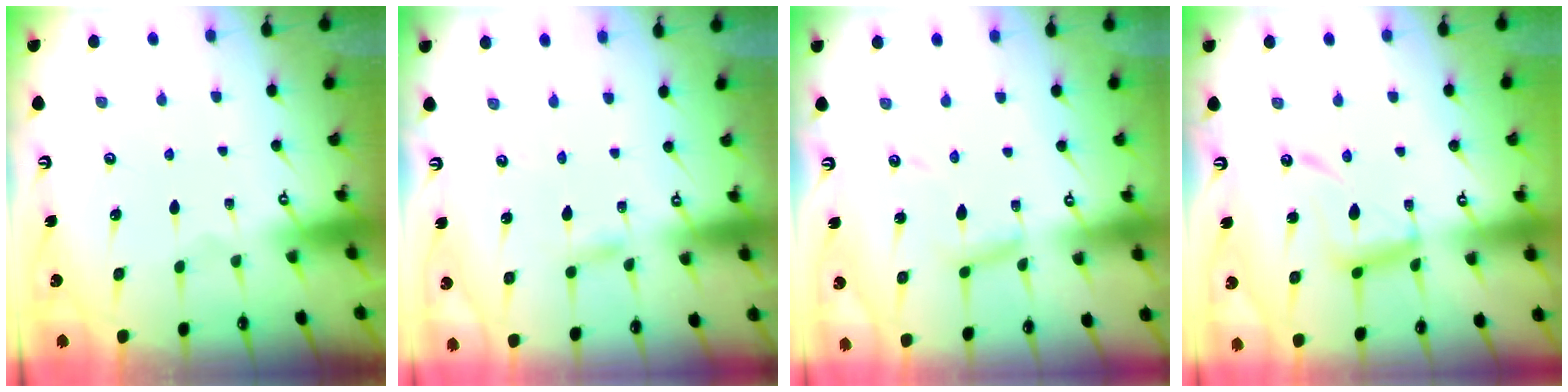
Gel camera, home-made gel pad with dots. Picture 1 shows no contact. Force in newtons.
{"total": 2.4, "press": 2.4, "slide": 0.2}
{"total": 6.9, "press": 6.9, "slide": 0.3}
{"total": 13.5, "press": 13.5, "slide": 1.2}